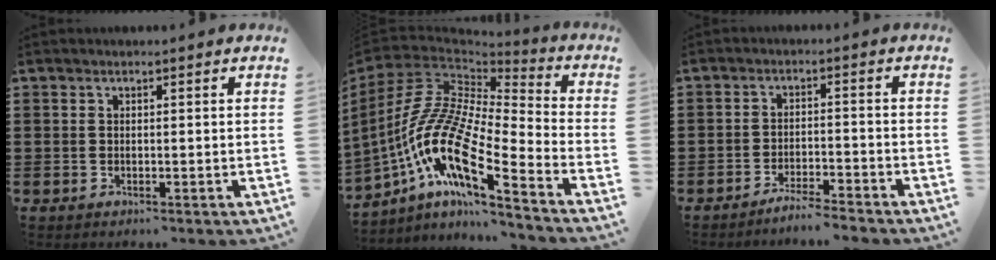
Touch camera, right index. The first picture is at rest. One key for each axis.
{"total": 14.3, "fx": -6.5, "fy": 4.6, "fz": 11.9, "tx": -0.283, "ty": -0.020, "tz": -0.144}
{"total": 3.2, "fx": -3.1, "fy": -0.2, "fz": 0.5, "tx": -0.012, "ty": 0.002, "tz": -0.064}